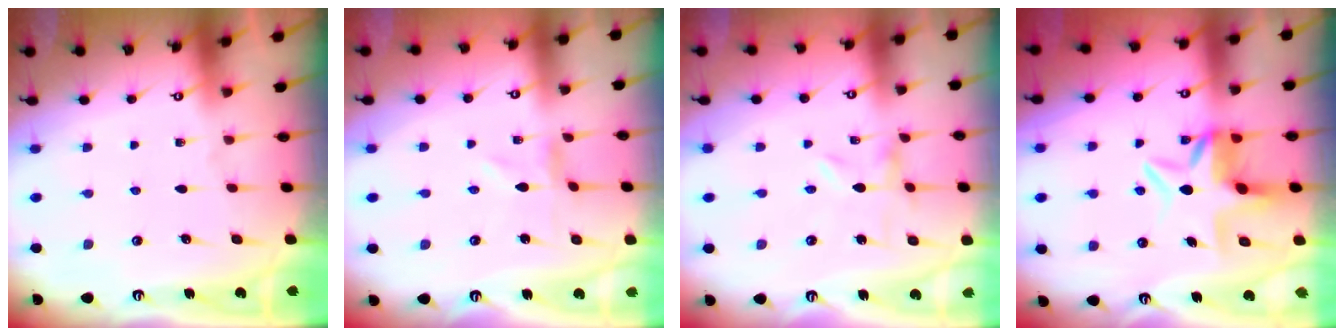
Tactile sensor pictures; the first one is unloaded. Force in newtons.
{"total": 1.1, "press": 1.1, "slide": 0.2}
{"total": 0.0}
{"total": 7.0, "press": 6.5, "slide": 2.4}